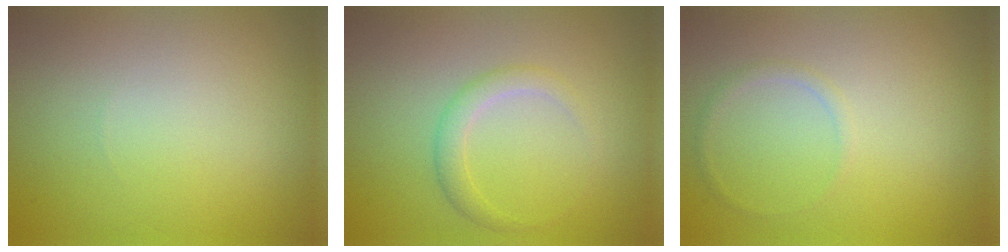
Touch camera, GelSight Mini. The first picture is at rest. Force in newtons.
{"total": 1.9, "press": 1.9, "slide": 0.1}
{"total": 0.8, "press": 0.8, "slide": 0.0}